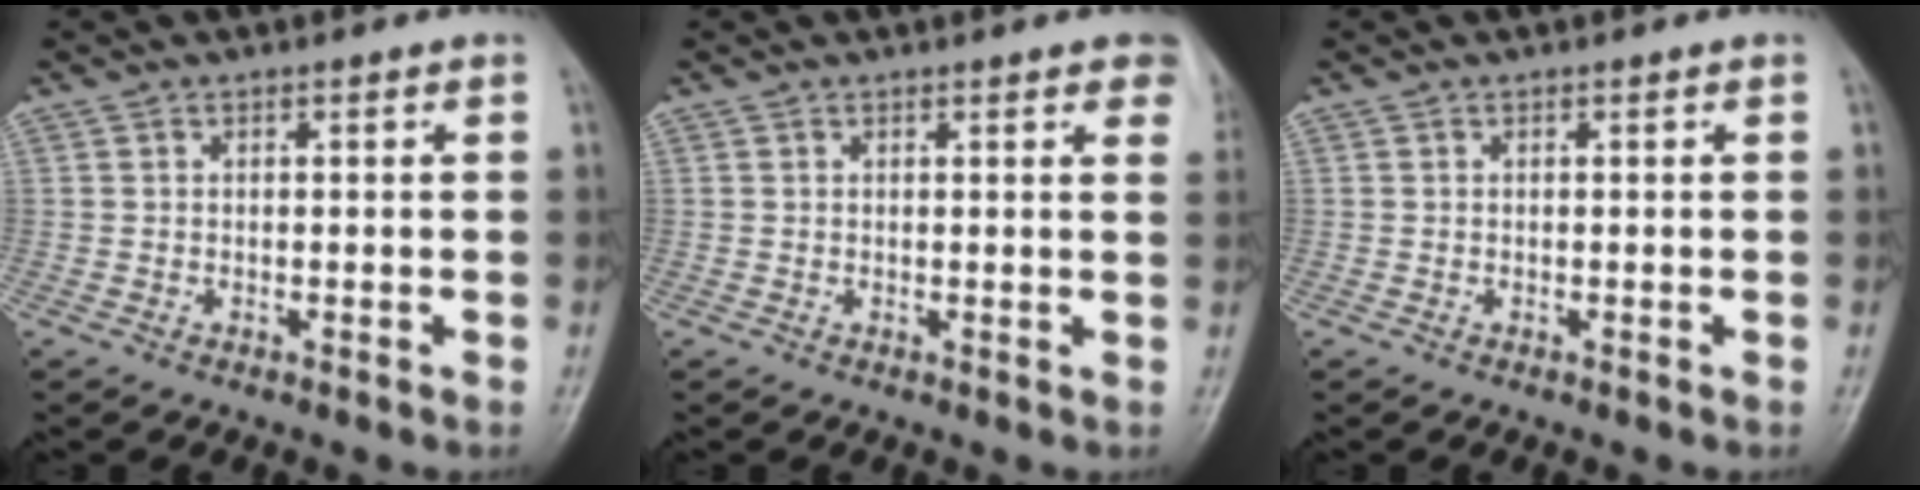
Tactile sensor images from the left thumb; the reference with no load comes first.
{"total": 6.0, "force": [3.8, 1.7, 4.3], "torque": [-0.032, -0.003, 0.035]}
{"total": 0.0}